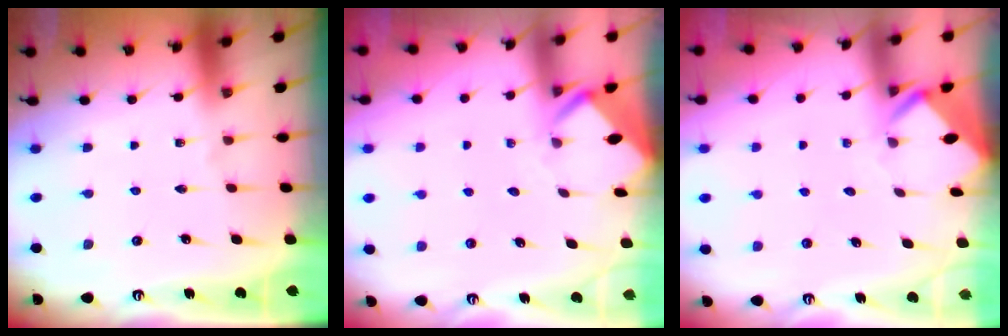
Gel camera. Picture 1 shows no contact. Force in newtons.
{"total": 3.0, "press": 3.0, "slide": 0.1}
{"total": 3.7, "press": 3.7, "slide": 0.2}